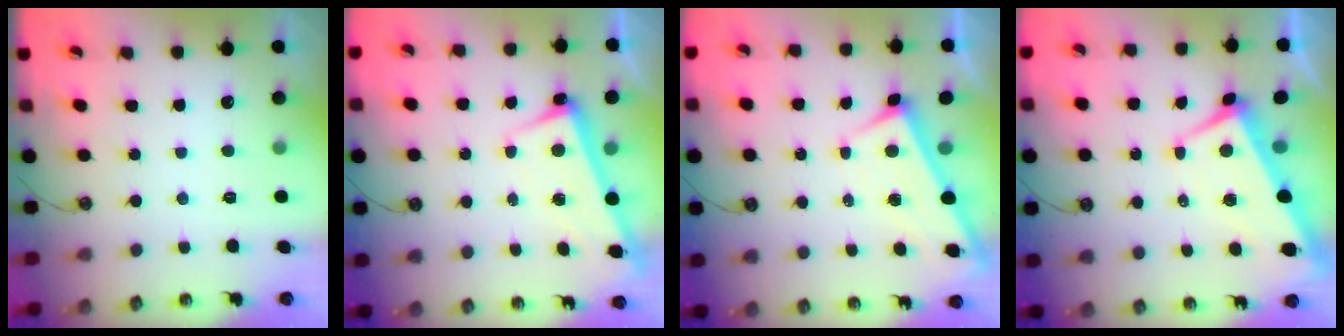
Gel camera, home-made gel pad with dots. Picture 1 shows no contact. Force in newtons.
{"total": 2.6, "press": 2.5, "slide": 0.6}
{"total": 2.6, "press": 2.6, "slide": 0.1}
{"total": 1.4, "press": 1.0, "slide": 1.0}